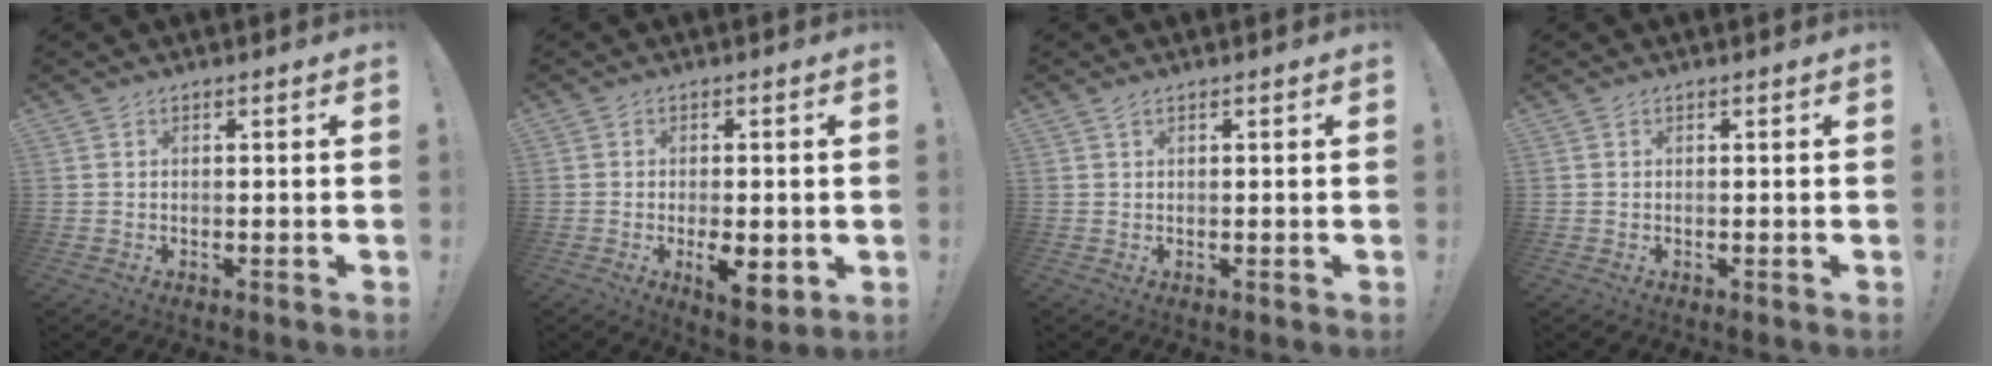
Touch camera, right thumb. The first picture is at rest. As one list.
[{"total": 7.5, "force": [-1.9, 3.1, 6.6], "torque": [-0.103, -0.006, -0.029]}, {"total": 1.0, "force": [0.7, 0.1, 0.6], "torque": [-0.014, 0.001, 0.013]}, {"total": 0.0}]